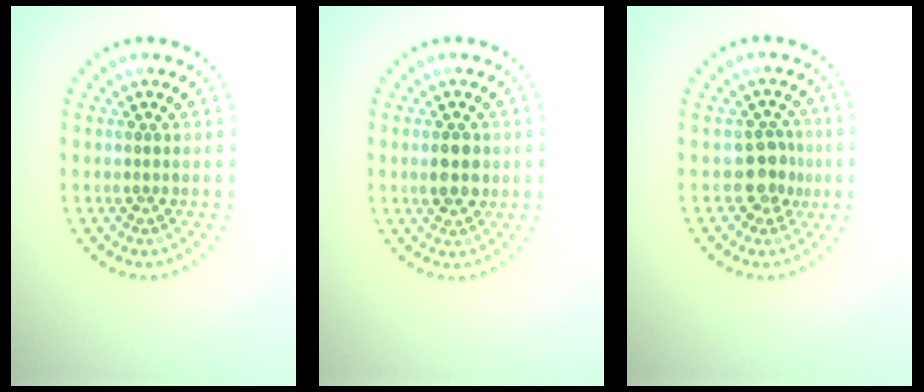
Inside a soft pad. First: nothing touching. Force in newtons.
{"total": 2.2, "press": 2.2, "slide": 0.2}
{"total": 2.7, "press": 2.2, "slide": 1.5}